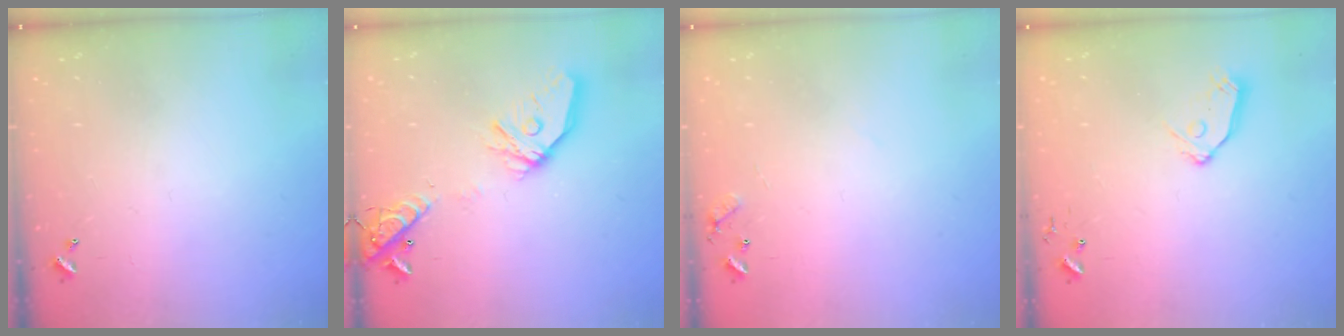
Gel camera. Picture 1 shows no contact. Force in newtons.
{"total": 18.3, "press": 18.2, "slide": 2.6}
{"total": 7.2, "press": 7.2, "slide": 0.5}
{"total": 8.0, "press": 8.0, "slide": 0.5}